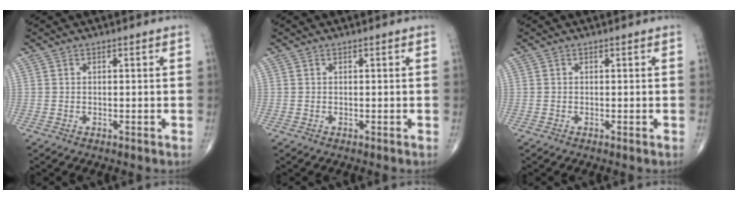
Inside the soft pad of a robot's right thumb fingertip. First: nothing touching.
{"total": 0.0}
{"total": 0.0}